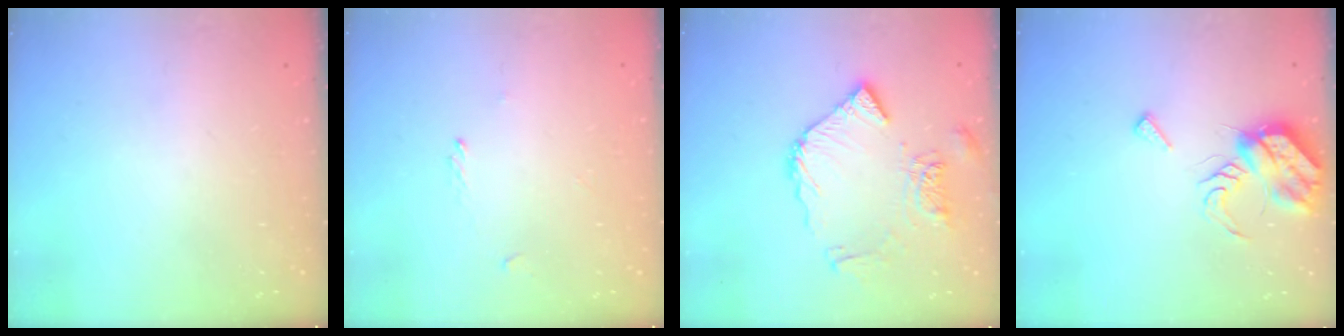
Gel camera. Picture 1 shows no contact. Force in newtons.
{"total": 0.0}
{"total": 12.5, "press": 12.4, "slide": 1.6}
{"total": 8.6, "press": 8.6, "slide": 0.7}